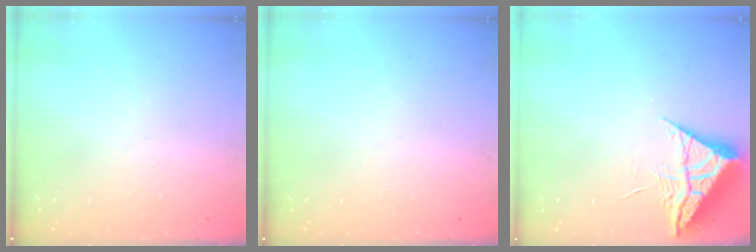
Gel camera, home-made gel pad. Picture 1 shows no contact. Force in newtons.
{"total": 0.0}
{"total": 7.0, "press": 7.0, "slide": 0.3}